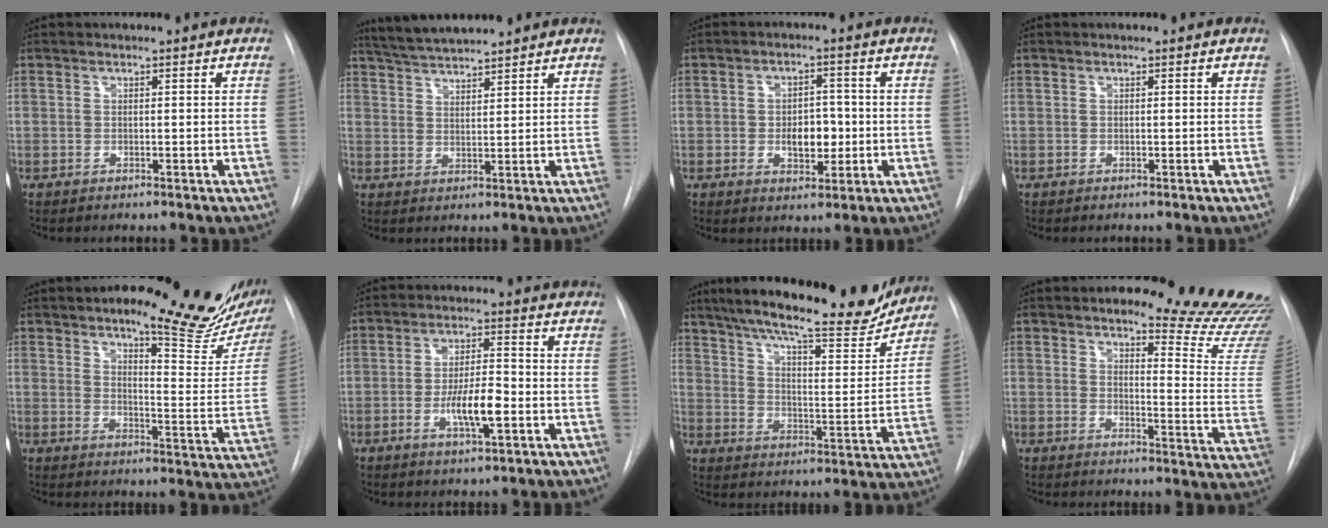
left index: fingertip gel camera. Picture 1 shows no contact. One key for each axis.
{"total": 7.6, "fx": 7.1, "fy": 0.2, "fz": 2.6, "tx": -0.054, "ty": 0.028, "tz": 0.127}
{"total": 5.4, "fx": -0.6, "fy": 3.2, "fz": 4.4, "tx": -0.062, "ty": 0.006, "tz": -0.004}
{"total": 0.0}
{"total": 21.6, "fx": 15.8, "fy": 4.7, "fz": 13.9, "tx": -0.179, "ty": -0.028, "tz": 0.193}
{"total": 7.1, "fx": -2.1, "fy": 1.6, "fz": 6.6, "tx": -0.123, "ty": -0.001, "tz": -0.036}
{"total": 23.7, "fx": 20.4, "fy": 3.9, "fz": 11.5, "tx": -0.187, "ty": -0.019, "tz": 0.280}
{"total": 19.1, "fx": 17.9, "fy": 1.6, "fz": 6.6, "tx": -0.065, "ty": -0.134, "tz": 0.192}